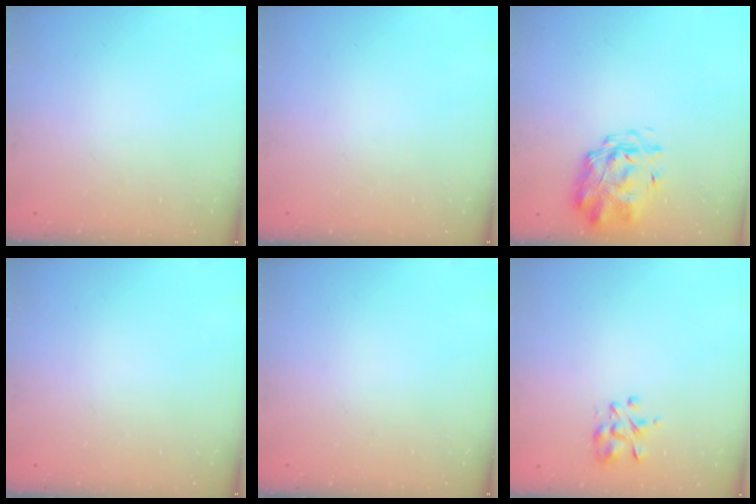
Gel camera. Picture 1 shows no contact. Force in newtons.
{"total": 0.0}
{"total": 3.0, "press": 2.9, "slide": 1.0}
{"total": 0.0}
{"total": 0.0}
{"total": 3.1, "press": 2.9, "slide": 0.9}